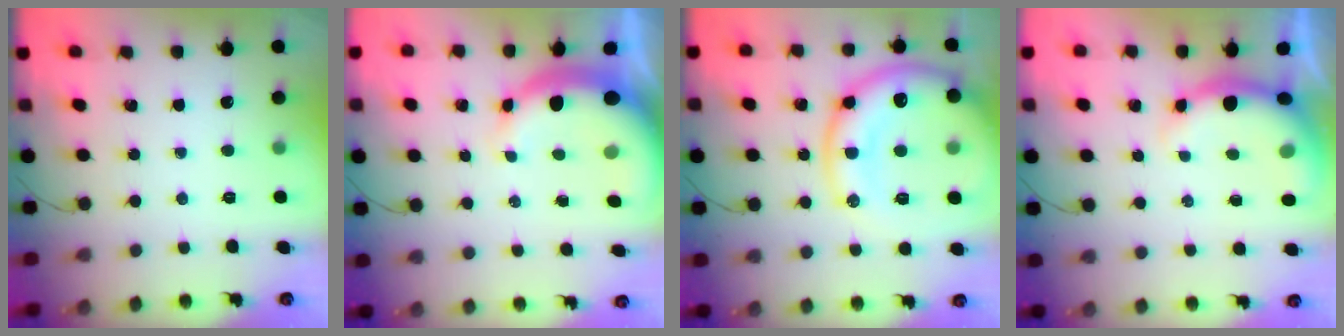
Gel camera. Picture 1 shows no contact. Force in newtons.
{"total": 10.9, "press": 10.8, "slide": 1.8}
{"total": 23.6, "press": 23.5, "slide": 2.8}
{"total": 7.0, "press": 6.9, "slide": 1.1}